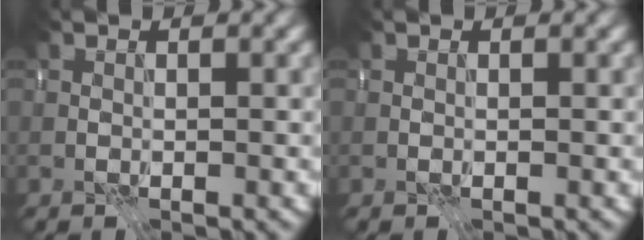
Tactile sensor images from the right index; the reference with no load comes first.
{"total": 0.0}